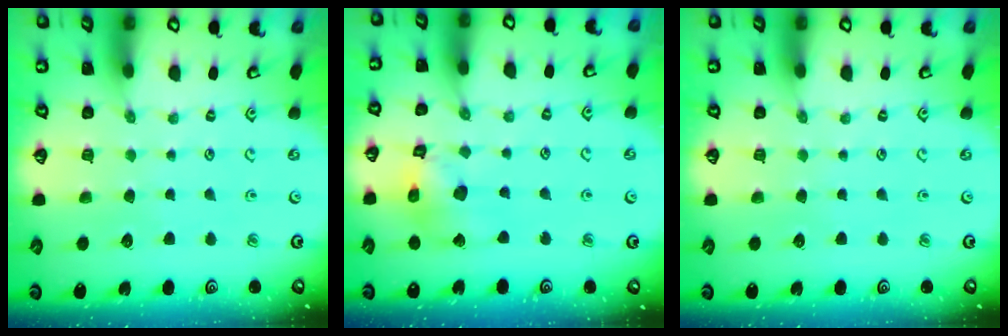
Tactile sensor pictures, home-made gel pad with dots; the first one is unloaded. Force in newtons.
{"total": 13.2, "press": 13.1, "slide": 1.8}
{"total": 0.0}